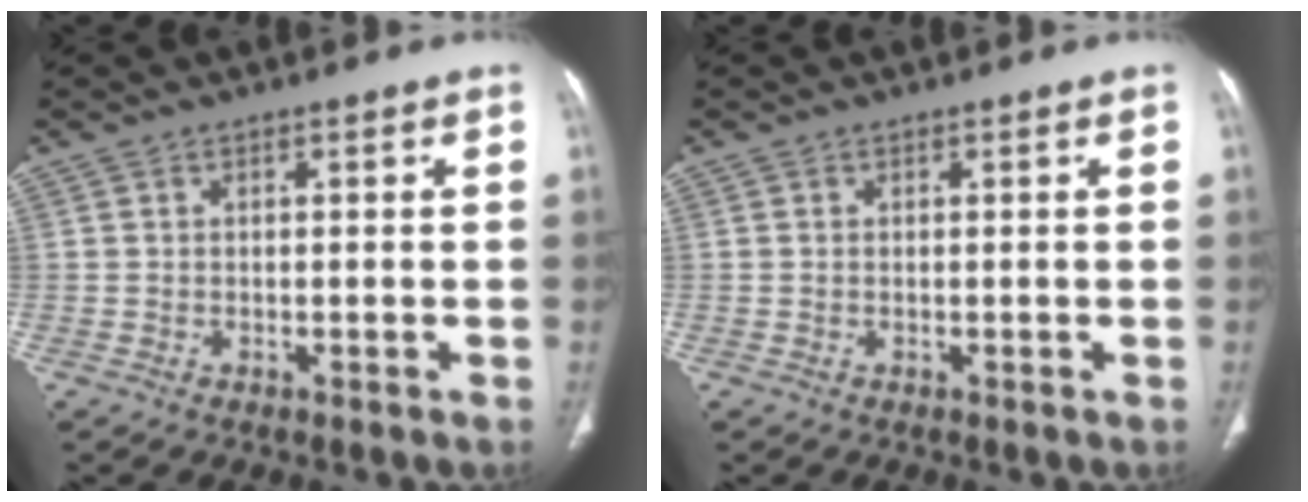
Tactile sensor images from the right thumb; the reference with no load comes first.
{"total": 0.0}